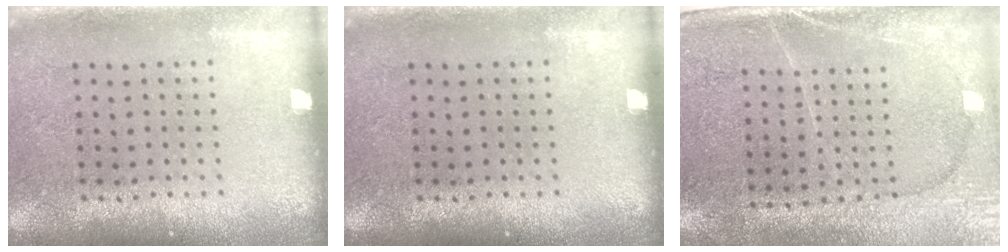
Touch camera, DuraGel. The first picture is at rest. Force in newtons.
{"total": 0.0}
{"total": 2.9, "press": 2.7, "slide": 1.2}